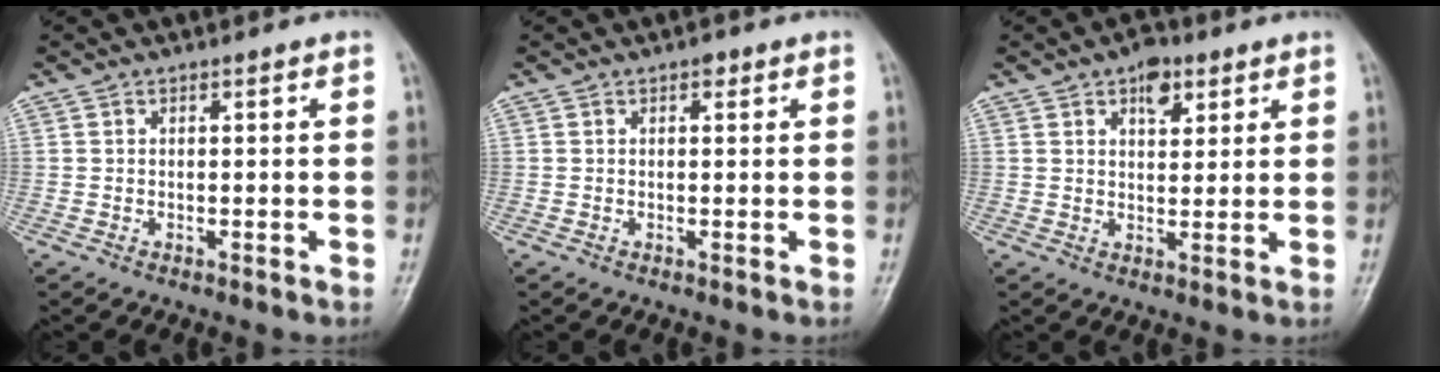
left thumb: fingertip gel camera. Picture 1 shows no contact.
{"total": 1.9, "force": [1.1, 1.0, 1.2], "torque": [-0.009, -0.003, 0.013]}
{"total": 5.6, "force": [3.1, 3.2, 3.4], "torque": [-0.028, -0.012, 0.042]}